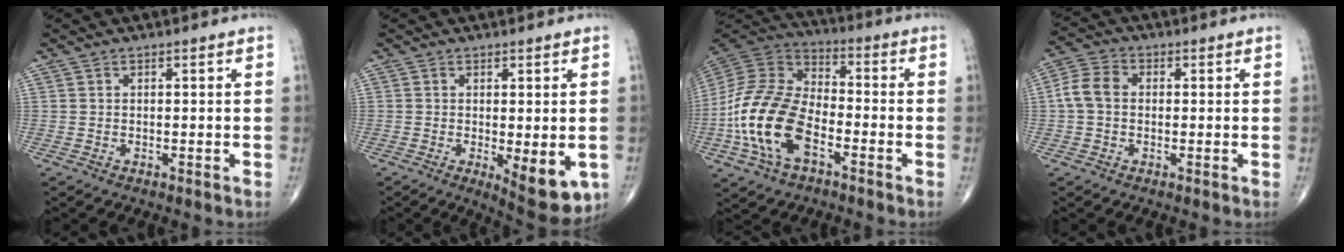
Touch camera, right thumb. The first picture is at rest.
{"total": 8.7, "force": [-2.2, 3.0, 7.9], "torque": [-0.095, -0.021, -0.025]}
{"total": 18.8, "force": [-6.1, 10.9, 14.0], "torque": [-0.270, 0.038, -0.122]}
{"total": 5.8, "force": [0.0, 4.4, 3.8], "torque": [-0.074, 0.018, -0.008]}